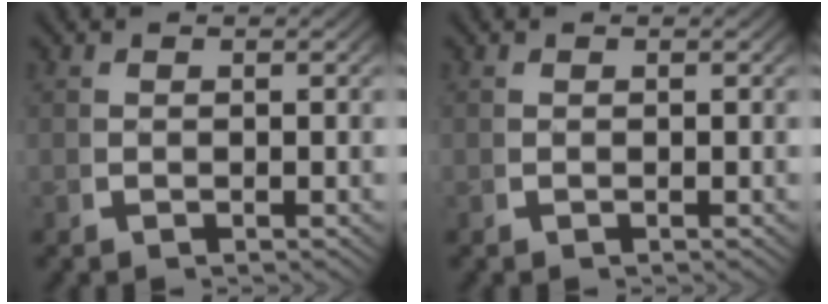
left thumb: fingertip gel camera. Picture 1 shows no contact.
{"total": 0.0}